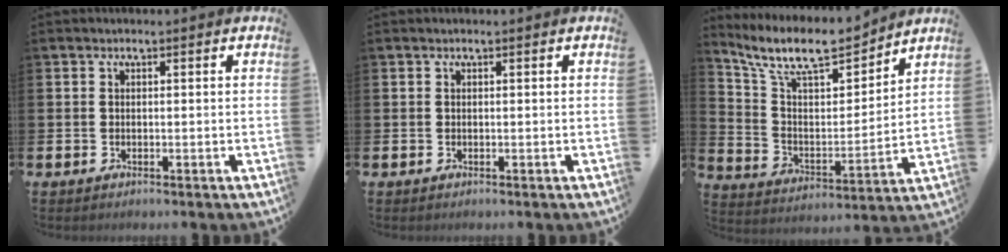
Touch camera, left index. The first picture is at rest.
{"total": 0.0}
{"total": 10.6, "force": [9.3, 3.0, 4.1], "torque": [-0.117, -0.062, 0.163]}